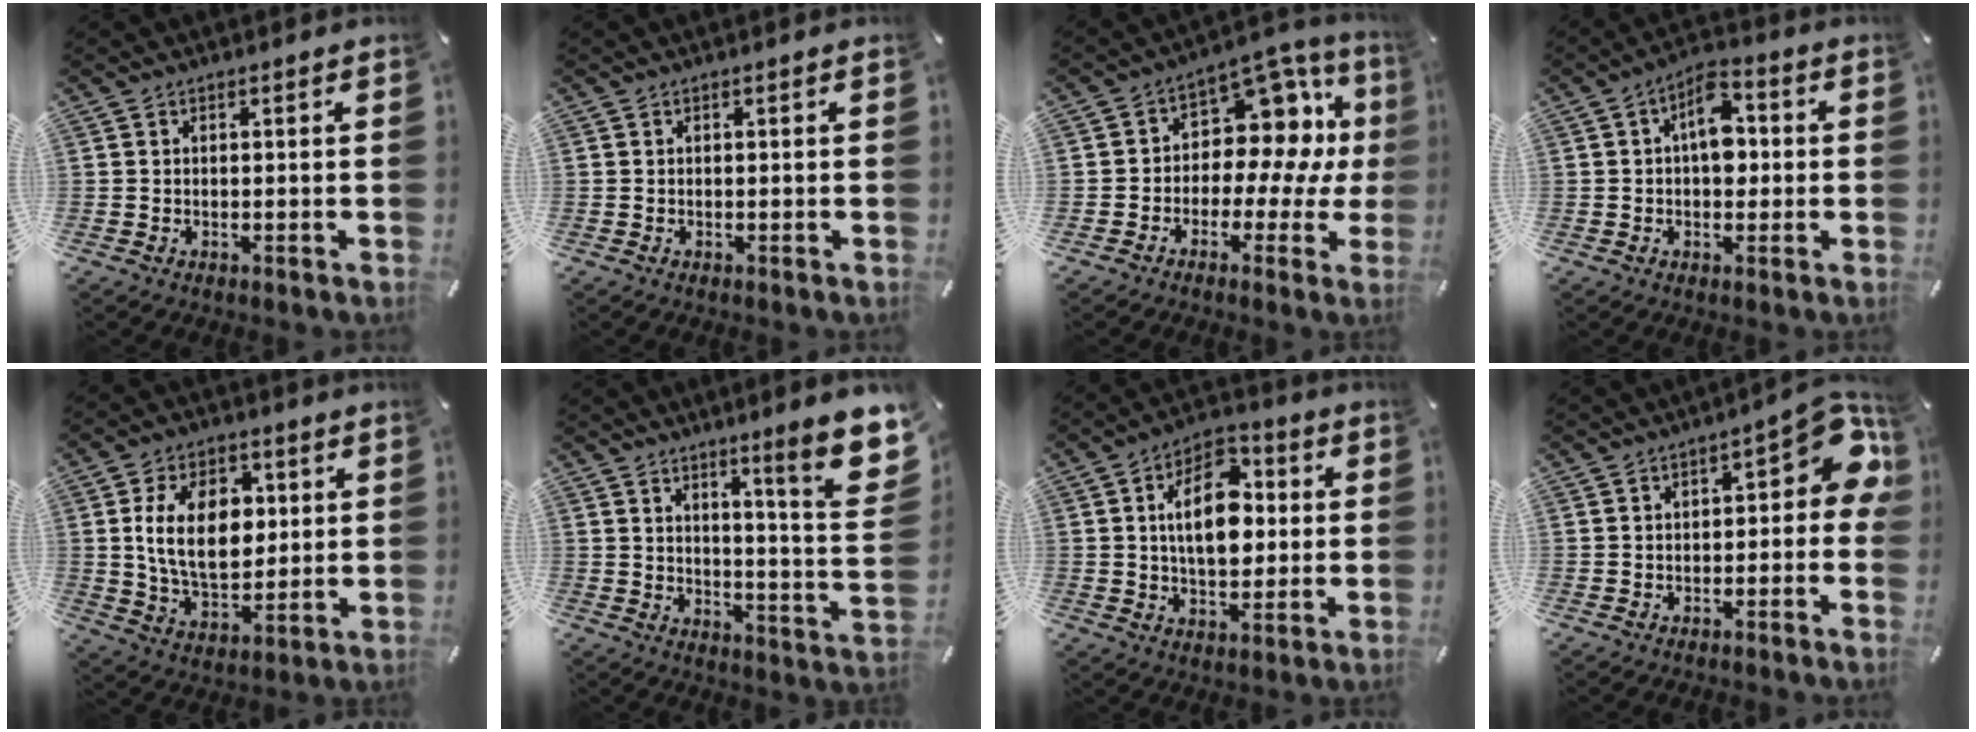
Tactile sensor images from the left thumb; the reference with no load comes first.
{"total": 0.0}
{"total": 11.2, "force": [2.6, 8.5, 6.8], "torque": [-0.096, -0.036, 0.049]}
{"total": 8.3, "force": [0.5, 5.2, 6.5], "torque": [-0.082, 0.004, 0.004]}
{"total": 14.7, "force": [2.7, 9.5, 10.9], "torque": [-0.214, 0.002, 0.041]}
{"total": 12.7, "force": [7.6, 1.3, 10.0], "torque": [-0.146, -0.062, 0.120]}
{"total": 14.2, "force": [1.6, 9.1, 10.7], "torque": [-0.184, 0.004, 0.026]}
{"total": 11.1, "force": [2.2, 5.3, 9.6], "torque": [-0.109, -0.016, 0.035]}